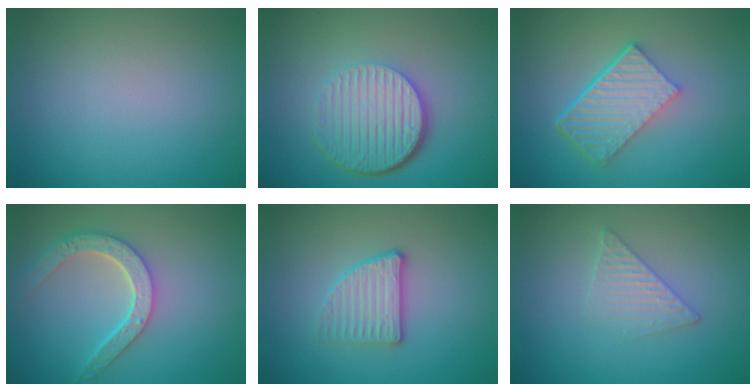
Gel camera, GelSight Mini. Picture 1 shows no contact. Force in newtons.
{"total": 6.9, "press": 4.5, "slide": 5.3}
{"total": 6.1, "press": 4.2, "slide": 4.4}
{"total": 4.6, "press": 3.7, "slide": 2.8}
{"total": 2.7, "press": 2.6, "slide": 0.8}
{"total": 2.4, "press": 2.3, "slide": 0.2}